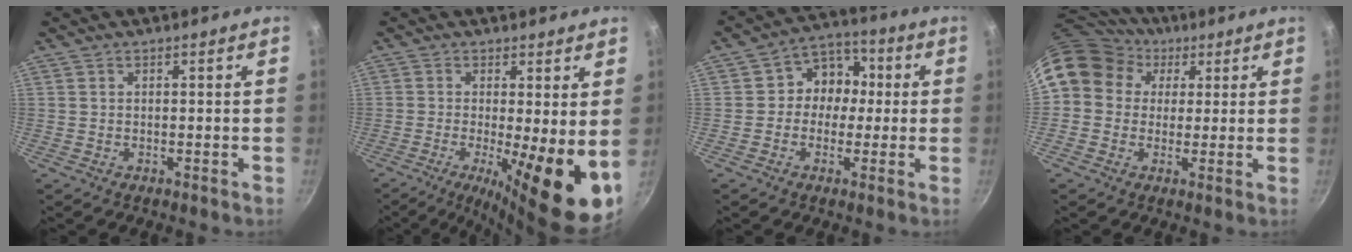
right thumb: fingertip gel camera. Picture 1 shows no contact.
{"total": 13.6, "force": [-2.2, 3.2, 13.1], "torque": [-0.185, -0.017, -0.031]}
{"total": 8.7, "force": [0.1, 7.7, 4.0], "torque": [-0.008, 0.023, -0.018]}
{"total": 14.4, "force": [4.8, 12.2, 5.9], "torque": [-0.098, 0.023, 0.072]}